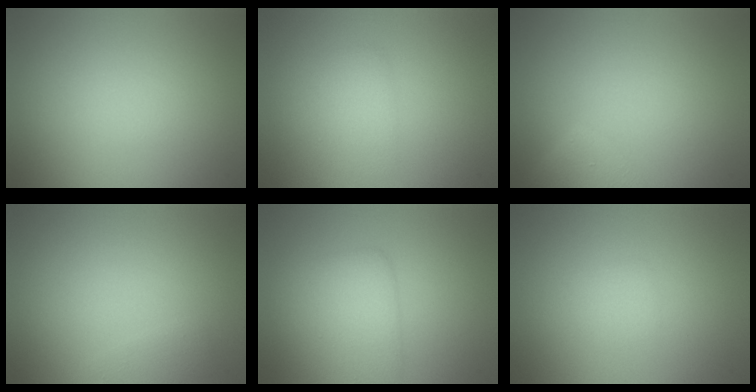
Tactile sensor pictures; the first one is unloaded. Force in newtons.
{"total": 2.1, "press": 2.1, "slide": 0.1}
{"total": 2.6, "press": 2.6, "slide": 0.2}
{"total": 0.8, "press": 0.8, "slide": 0.1}
{"total": 4.1, "press": 4.1, "slide": 0.1}
{"total": 0.9, "press": 0.9, "slide": 0.0}